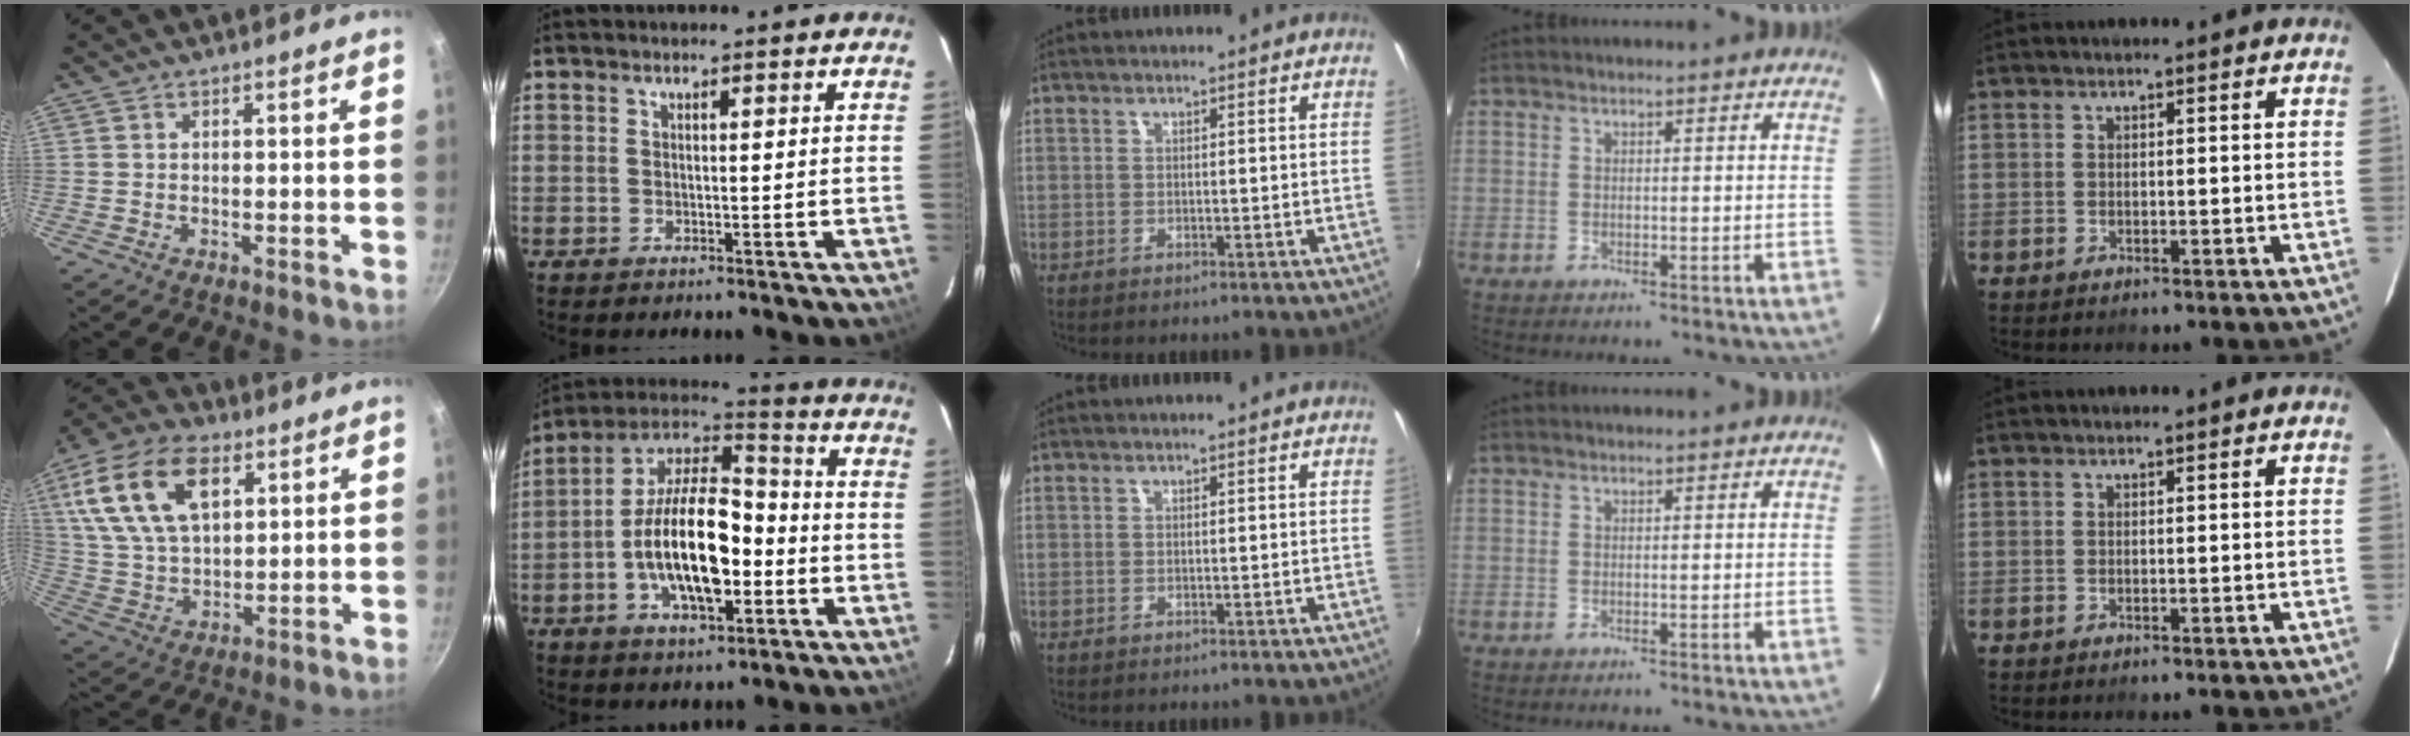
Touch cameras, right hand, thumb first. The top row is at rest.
{"thumb": {"total": 19.3, "force": [7.2, 11.4, 13.8], "torque": [-0.249, -0.011, 0.137]}, "index": {"total": 17.7, "force": [-4.2, 8.2, 15.2], "torque": [-0.282, 0.012, -0.078]}}